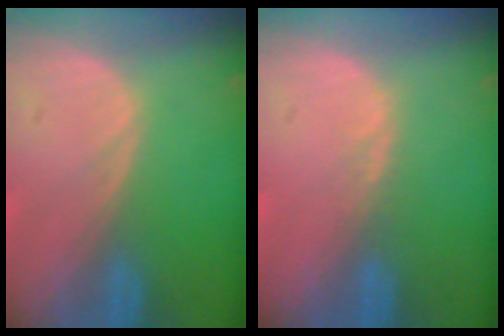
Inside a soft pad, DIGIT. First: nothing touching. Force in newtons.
{"total": 0.8, "press": 0.8, "slide": 0.3}